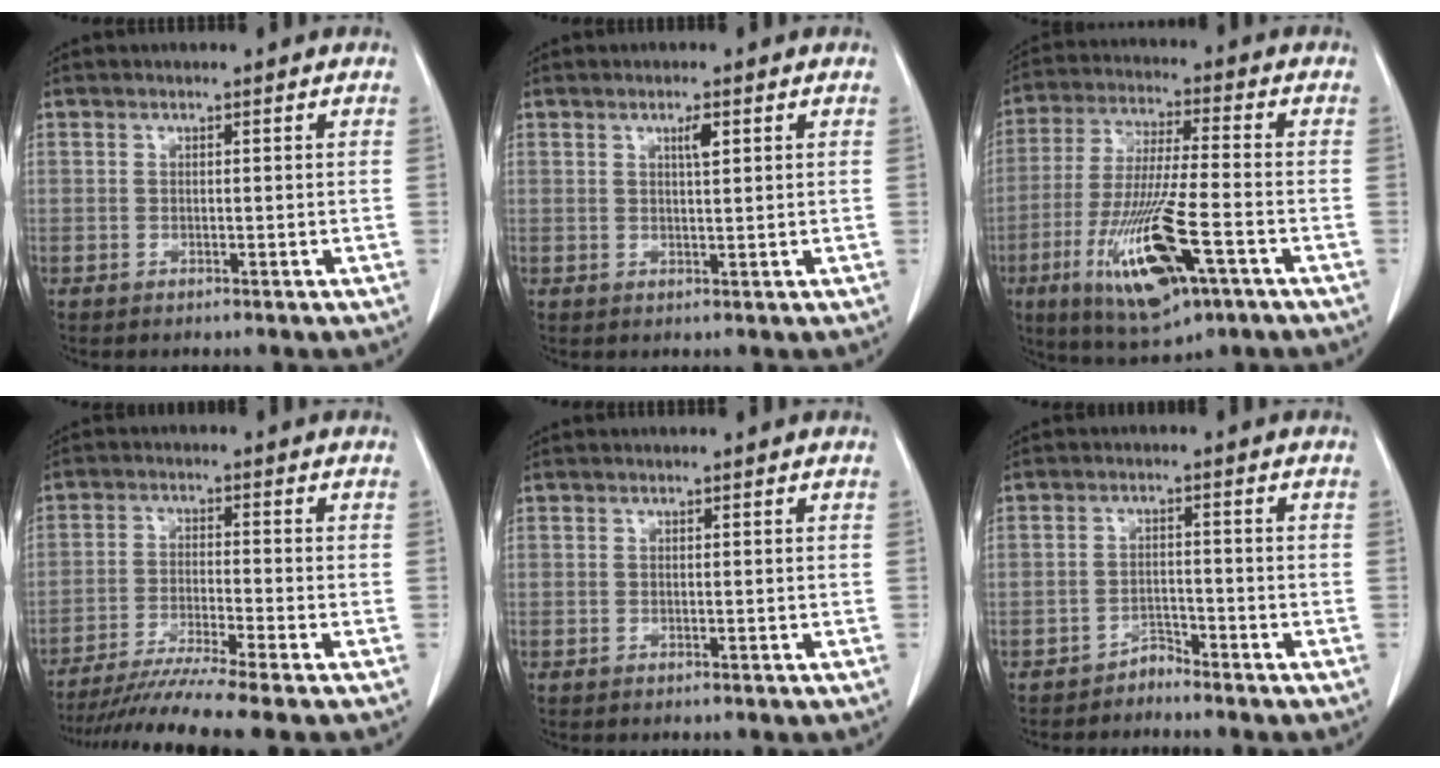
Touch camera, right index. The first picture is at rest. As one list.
[{"total": 2.0, "force": [0.9, 0.2, 1.8], "torque": [-0.031, -0.001, 0.016]}, {"total": 16.6, "force": [-6.9, 2.7, 14.9], "torque": [-0.302, -0.035, -0.116]}, {"total": 9.8, "force": [-8.3, -2.2, 4.8], "torque": [-0.070, -0.029, -0.140]}, {"total": 0.0}, {"total": 2.0, "force": [-2.0, 0.4, -0.2], "torque": [0.012, -0.001, -0.034]}]